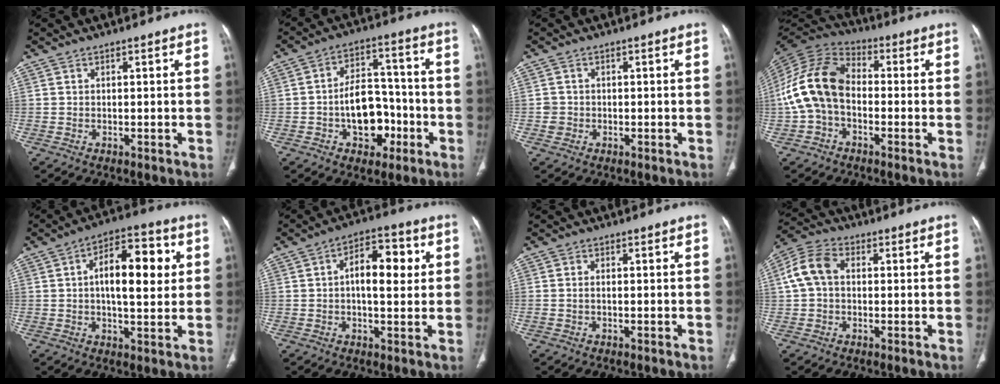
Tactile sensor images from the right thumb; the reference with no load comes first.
{"total": 11.7, "force": [-3.7, 7.9, 7.8], "torque": [-0.084, 0.044, -0.055]}
{"total": 1.9, "force": [-0.4, 1.8, 0.4], "torque": [-0.001, 0.006, -0.008]}
{"total": 13.8, "force": [-1.6, 9.5, 9.9], "torque": [-0.193, 0.039, -0.041]}
{"total": 13.5, "force": [2.3, 6.0, 11.9], "torque": [-0.158, 0.013, 0.029]}
{"total": 9.8, "force": [1.4, 4.8, 8.4], "torque": [-0.107, 0.016, 0.014]}
{"total": 1.0, "force": [-0.2, 0.5, 0.9], "torque": [-0.024, 0.003, -0.002]}
{"total": 7.8, "force": [0.8, 5.6, 5.4], "torque": [-0.112, 0.027, 0.008]}